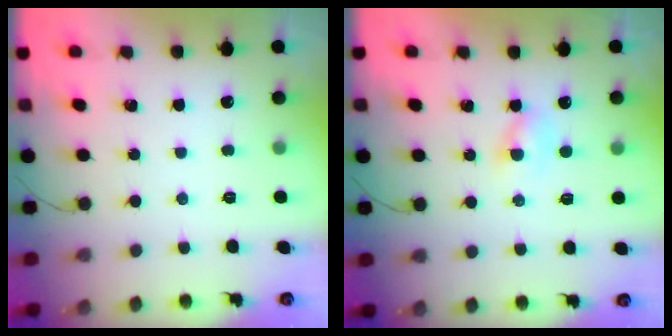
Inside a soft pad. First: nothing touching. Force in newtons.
{"total": 2.0, "press": 1.8, "slide": 0.9}